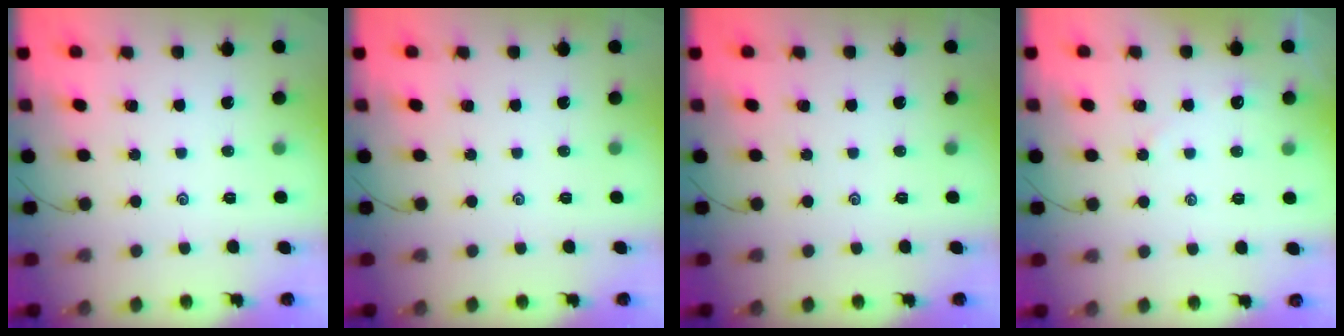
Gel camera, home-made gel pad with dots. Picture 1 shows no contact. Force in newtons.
{"total": 0.0}
{"total": 0.0}
{"total": 1.8, "press": 1.8, "slide": 0.4}